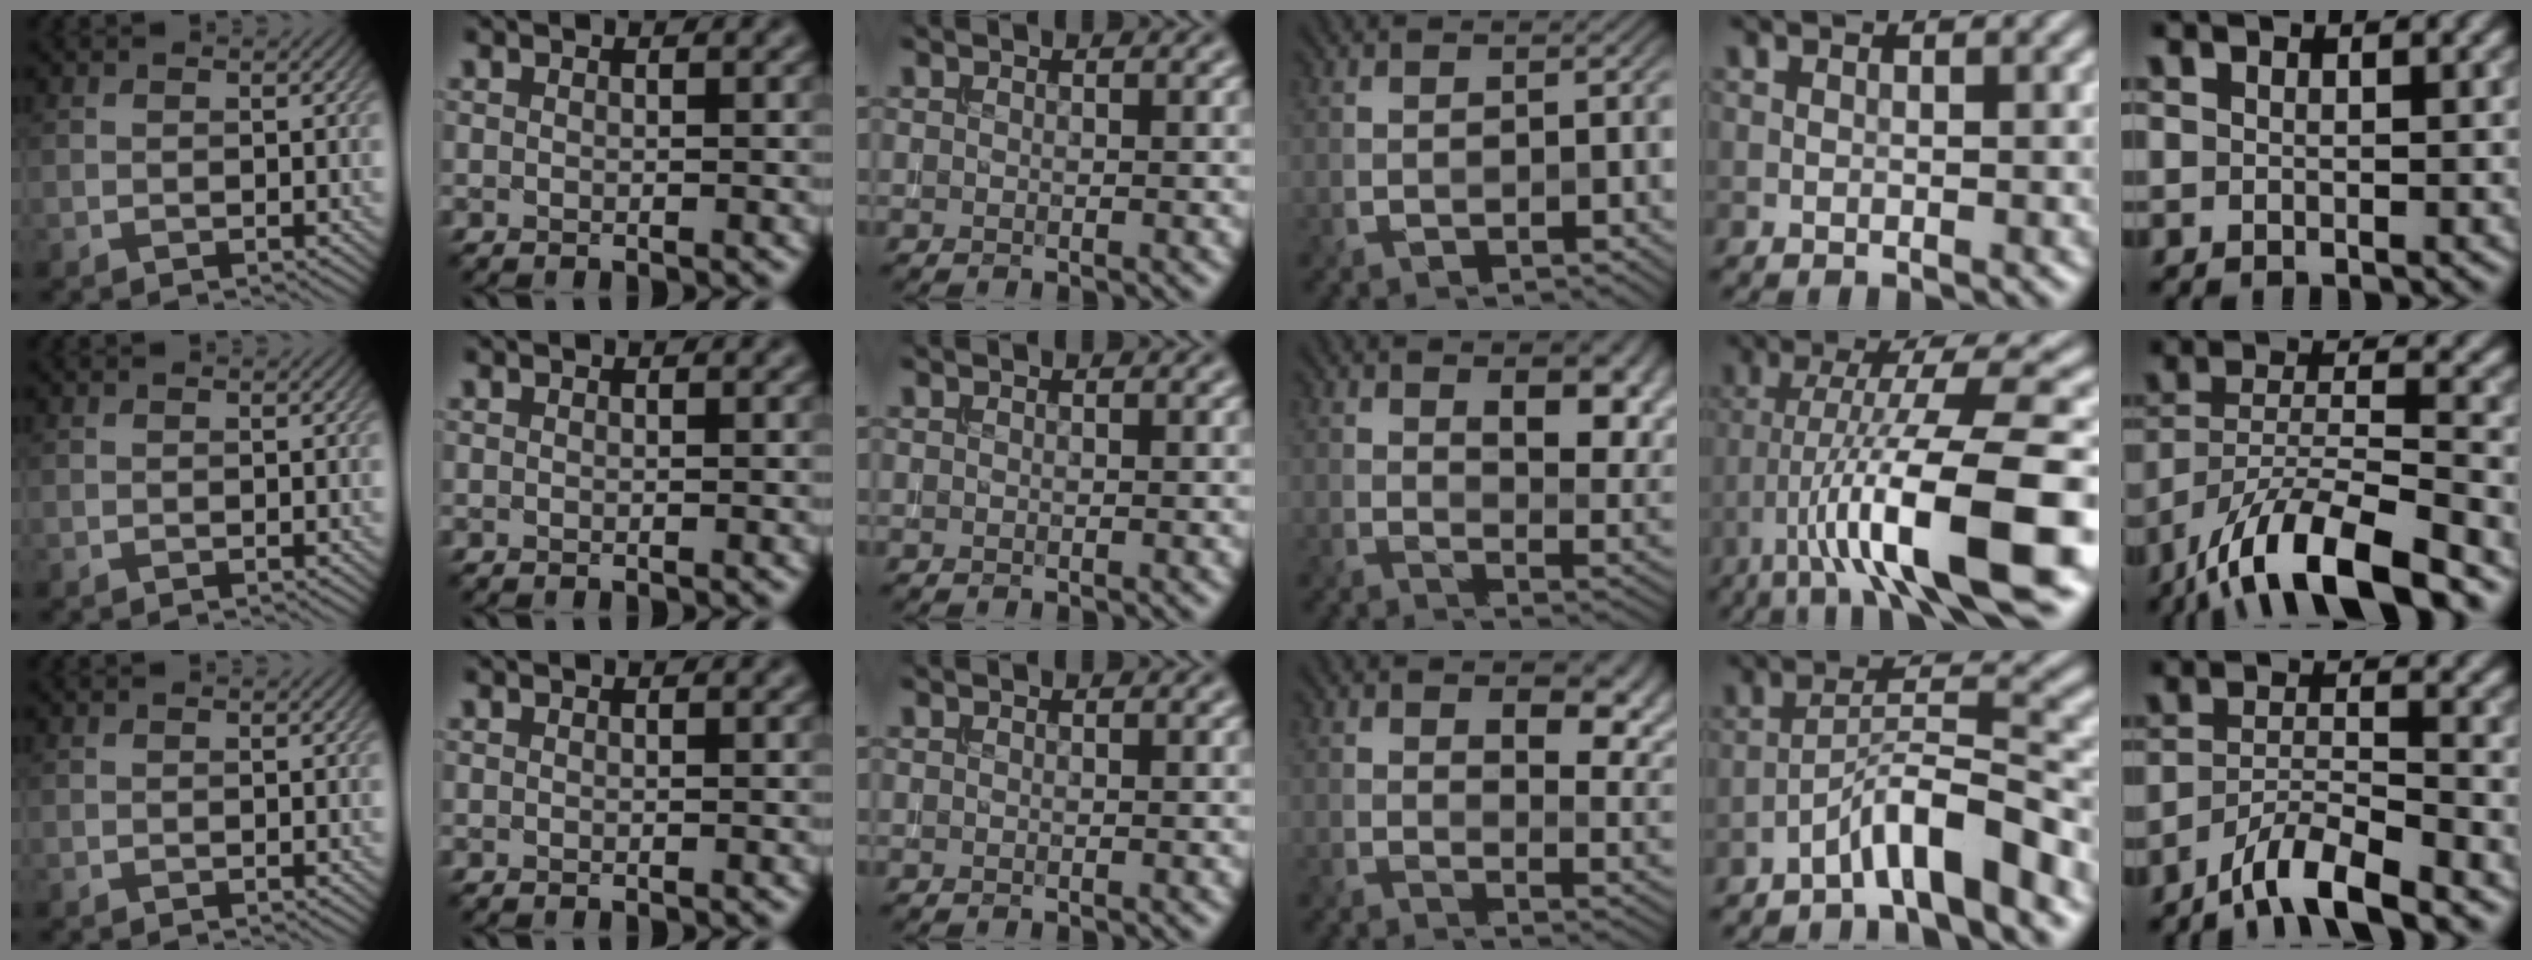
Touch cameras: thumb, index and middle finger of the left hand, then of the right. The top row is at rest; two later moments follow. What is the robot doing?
{"motion": "extract", "object": "bucket"}